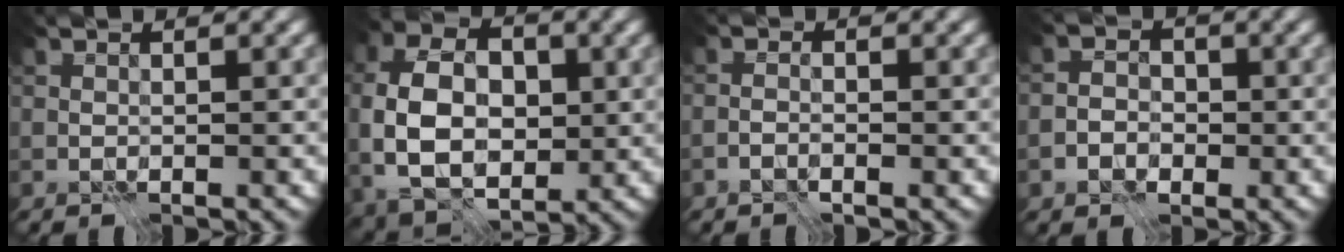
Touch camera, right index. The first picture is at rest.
{"total": 9.5, "force": [-0.2, 6.4, 7.0], "torque": [-0.139, 0.006, -0.013]}
{"total": 1.1, "force": [-0.9, 0.0, 0.6], "torque": [-0.008, 0.006, -0.019]}
{"total": 2.4, "force": [-1.1, 1.9, 0.9], "torque": [0.009, 0.010, -0.034]}